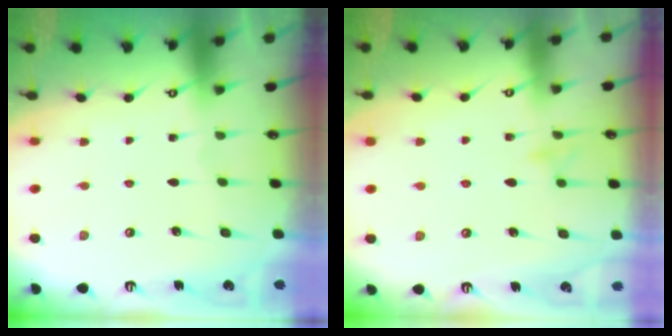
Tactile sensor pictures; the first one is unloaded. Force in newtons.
{"total": 9.2, "press": 9.1, "slide": 0.9}